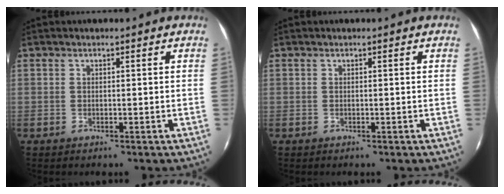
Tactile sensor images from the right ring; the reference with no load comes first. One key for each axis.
{"total": 0.0}